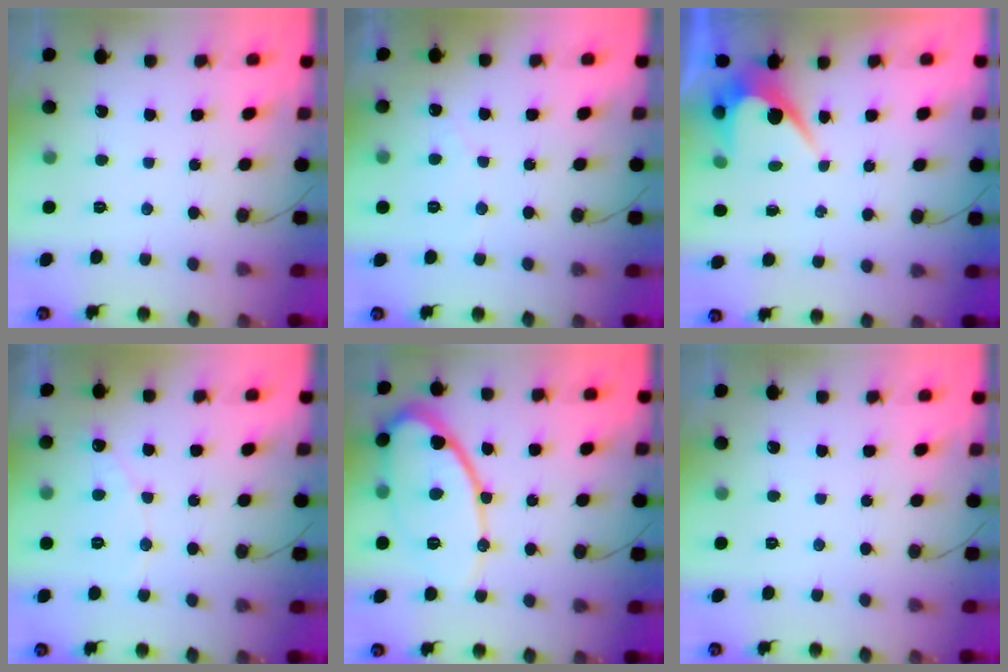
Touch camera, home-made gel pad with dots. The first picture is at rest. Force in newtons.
{"total": 2.5, "press": 2.5, "slide": 0.1}
{"total": 5.2, "press": 5.1, "slide": 0.2}
{"total": 5.6, "press": 5.6, "slide": 0.4}
{"total": 13.8, "press": 13.7, "slide": 1.2}
{"total": 0.0}